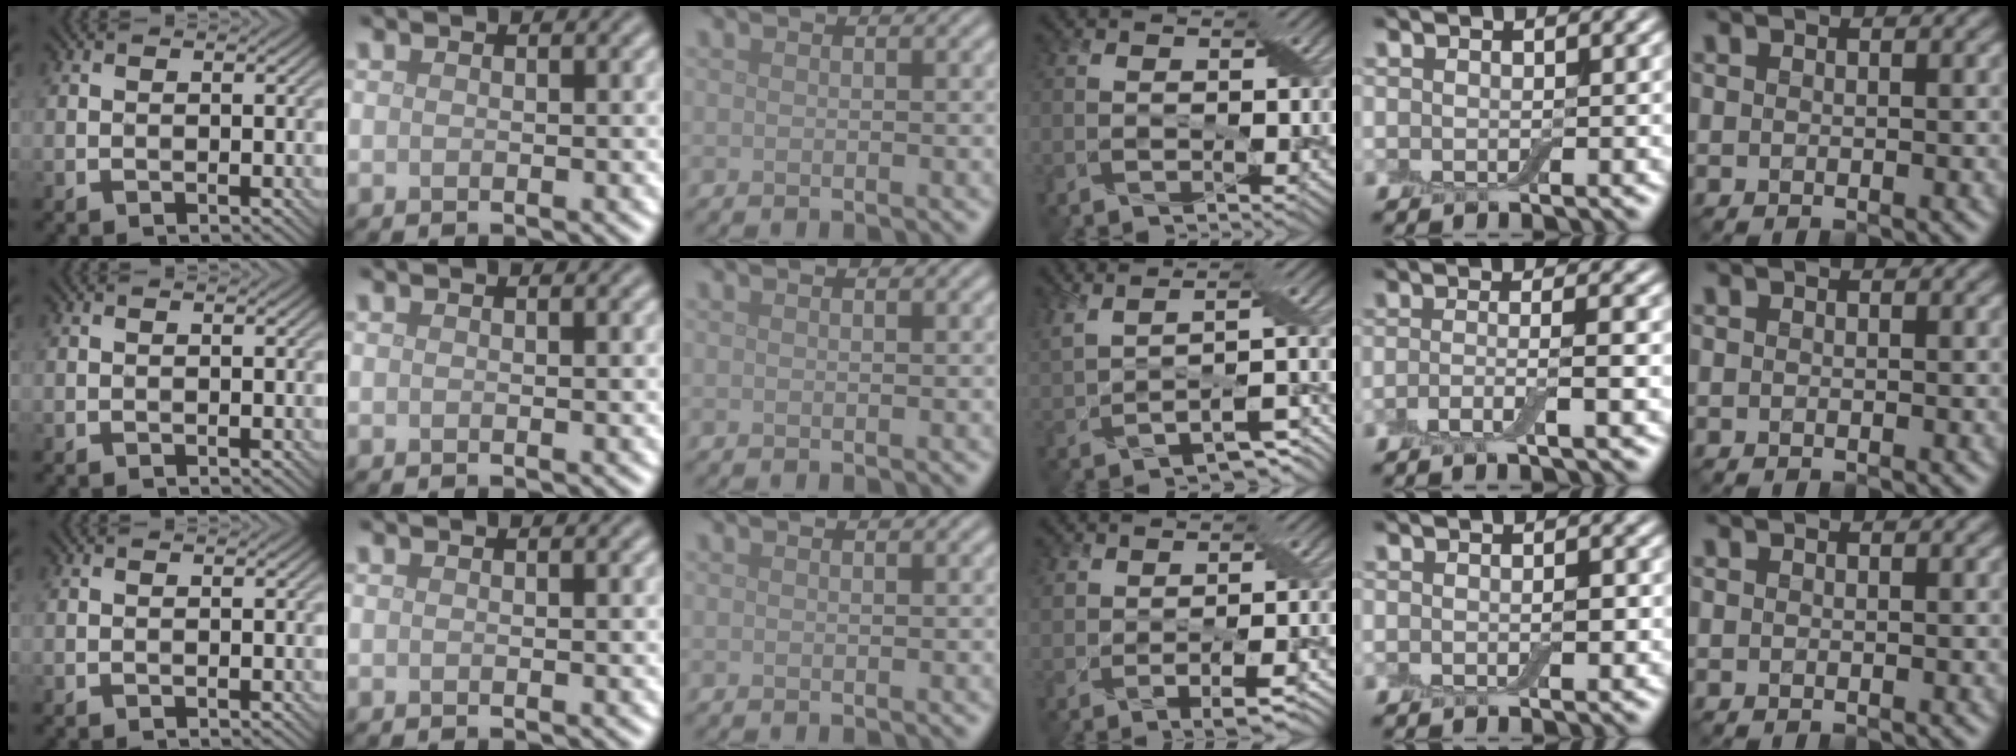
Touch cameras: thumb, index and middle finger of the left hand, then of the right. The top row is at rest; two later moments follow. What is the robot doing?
{"motion": "peel", "object": "adhesive wrap"}